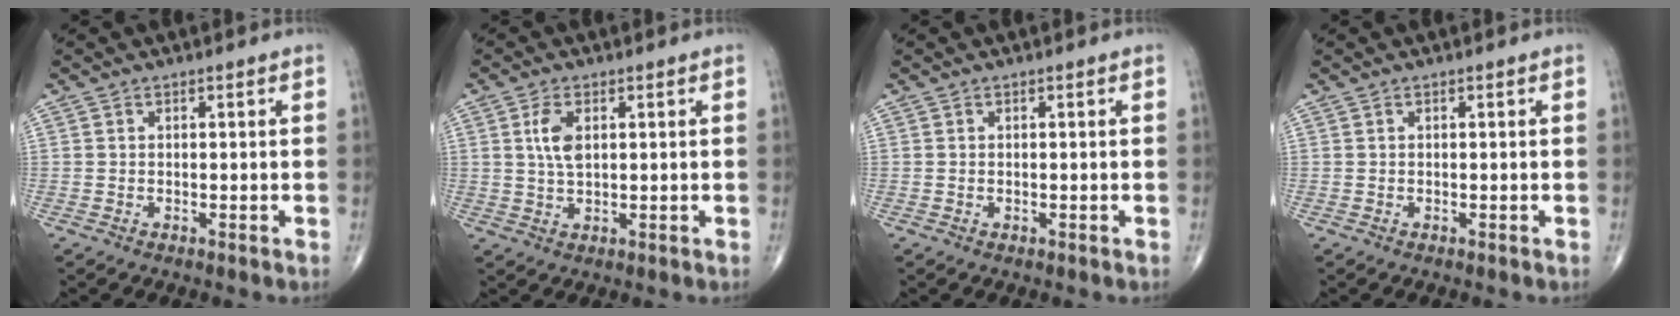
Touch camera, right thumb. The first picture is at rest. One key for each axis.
{"total": 4.4, "fx": 1.2, "fy": 2.2, "fz": 3.6, "tx": -0.075, "ty": -0.006, "tz": 0.024}
{"total": 0.0}
{"total": 0.0}